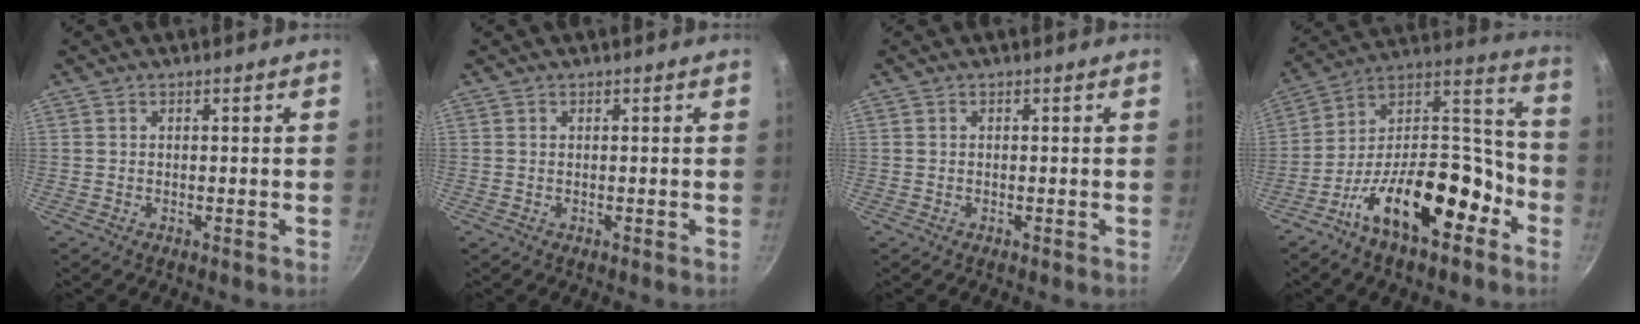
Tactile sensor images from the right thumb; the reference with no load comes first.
{"total": 0.0}
{"total": 0.0}
{"total": 22.3, "force": [-11.0, 10.6, 16.3], "torque": [-0.213, 0.091, -0.195]}